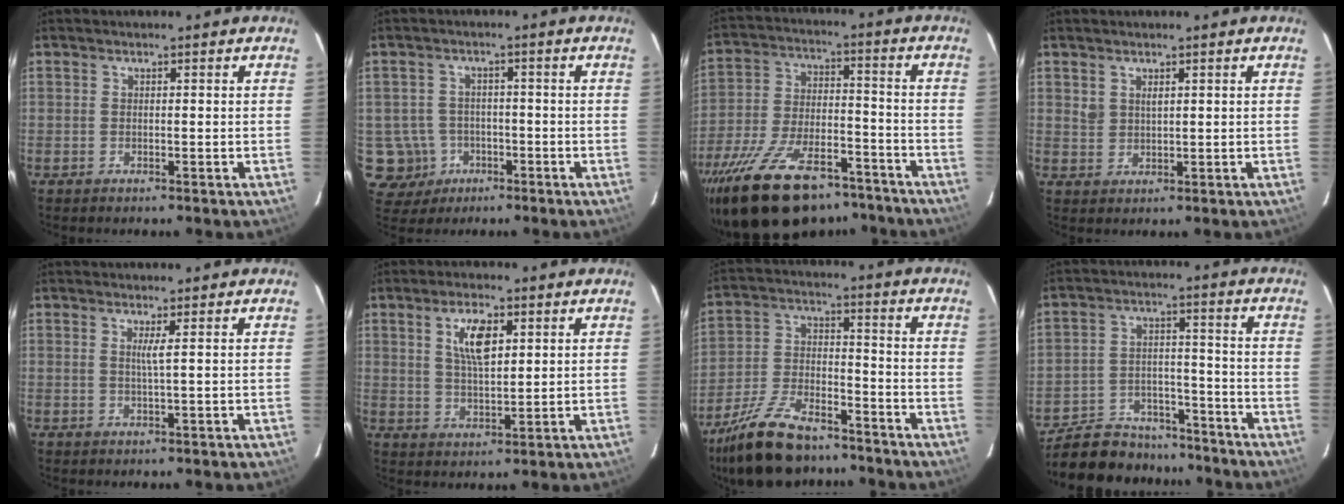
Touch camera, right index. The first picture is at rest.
{"total": 7.0, "force": [-2.3, 6.5, 0.9], "torque": [-0.042, 0.018, -0.027]}
{"total": 23.3, "force": [-17.6, 9.8, 11.9], "torque": [-0.235, -0.012, -0.266]}
{"total": 2.3, "force": [1.5, 1.4, 1.0], "torque": [-0.016, 0.000, 0.031]}
{"total": 1.6, "force": [0.6, -0.6, 1.4], "torque": [-0.022, -0.004, 0.010]}
{"total": 7.1, "force": [2.8, 2.9, 5.8], "torque": [-0.105, 0.005, 0.056]}
{"total": 17.5, "force": [-13.7, 6.6, 8.7], "torque": [-0.184, -0.014, -0.237]}
{"total": 17.6, "force": [-15.2, 7.1, 5.1], "torque": [-0.129, 0.025, -0.218]}